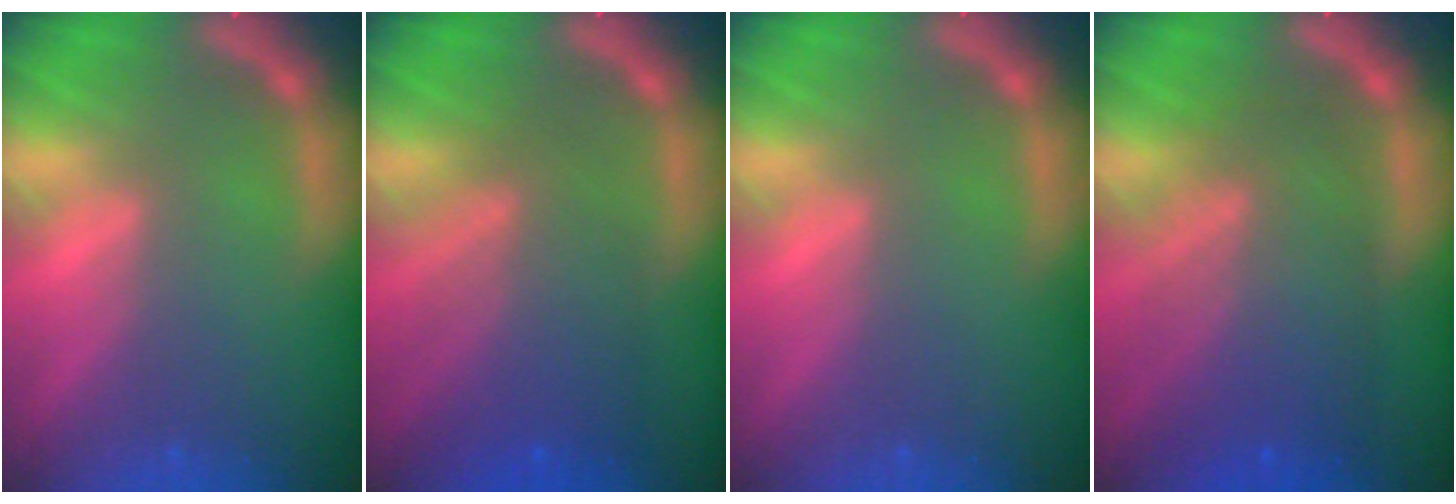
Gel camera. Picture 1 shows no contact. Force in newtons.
{"total": 7.0}
{"total": 0.0}
{"total": 8.6}